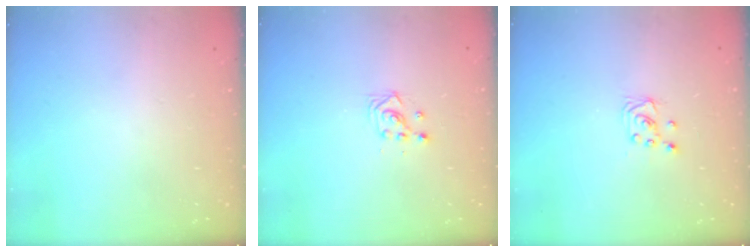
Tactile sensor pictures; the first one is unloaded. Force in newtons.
{"total": 3.4, "press": 3.3, "slide": 0.3}
{"total": 2.0, "press": 2.0, "slide": 0.2}